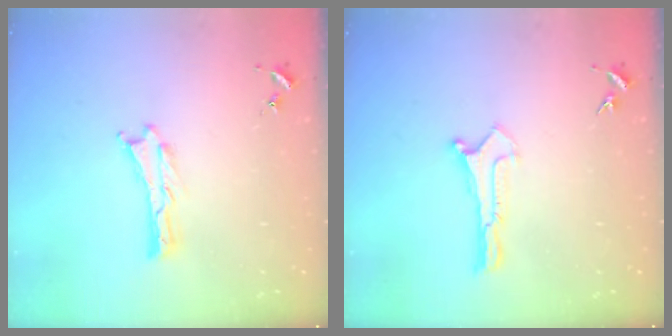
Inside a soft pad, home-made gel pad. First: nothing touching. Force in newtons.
{"total": 0.0}